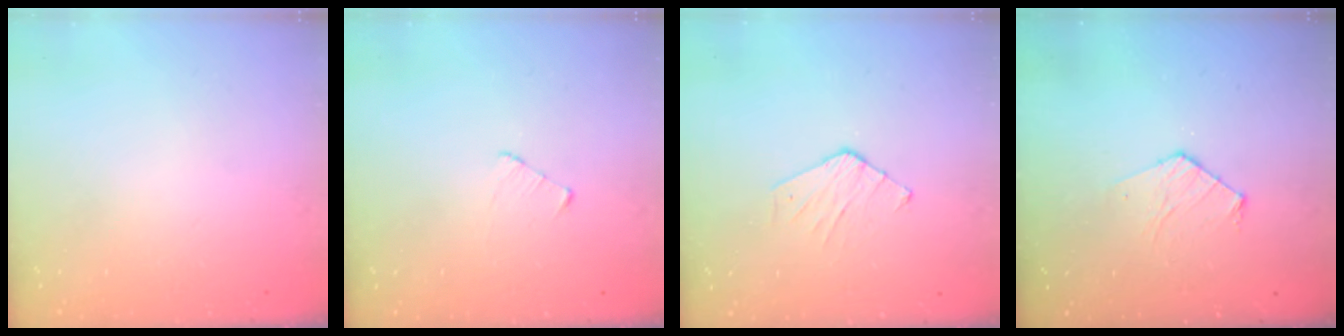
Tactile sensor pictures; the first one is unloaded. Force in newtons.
{"total": 2.9, "press": 2.8, "slide": 0.3}
{"total": 4.2, "press": 4.2, "slide": 0.3}
{"total": 5.7, "press": 5.7, "slide": 0.6}